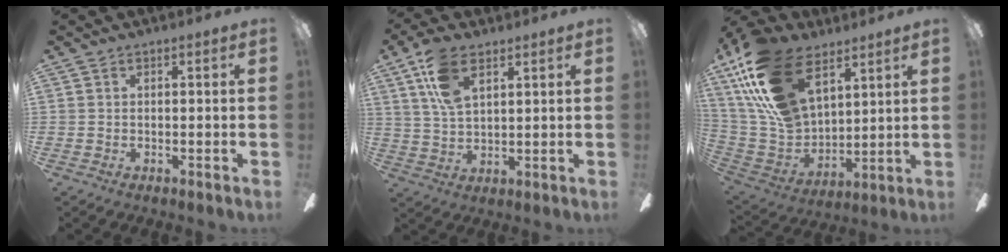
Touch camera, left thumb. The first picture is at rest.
{"total": 11.0, "force": [5.7, 5.5, 7.7], "torque": [-0.156, 0.000, 0.106]}
{"total": 24.6, "force": [13.5, 13.8, 15.3], "torque": [-0.341, -0.056, 0.243]}